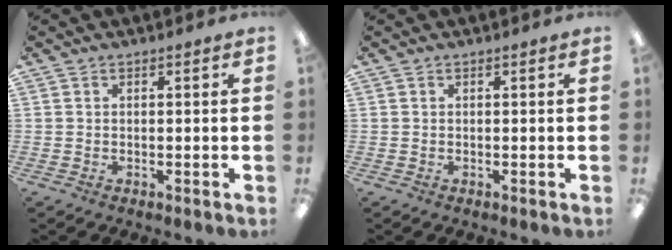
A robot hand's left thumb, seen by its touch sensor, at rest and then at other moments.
{"total": 0.0}